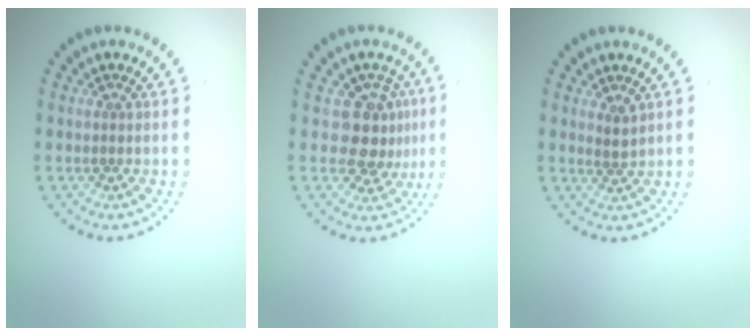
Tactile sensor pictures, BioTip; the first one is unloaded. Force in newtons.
{"total": 3.8, "press": 3.4, "slide": 1.7}
{"total": 1.2, "press": 0.9, "slide": 0.8}